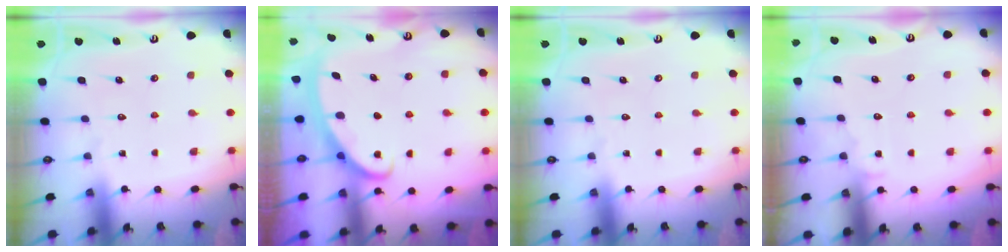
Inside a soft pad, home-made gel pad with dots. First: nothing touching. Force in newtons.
{"total": 2.8, "press": 2.8, "slide": 0.4}
{"total": 0.0}
{"total": 4.1, "press": 4.1, "slide": 0.4}